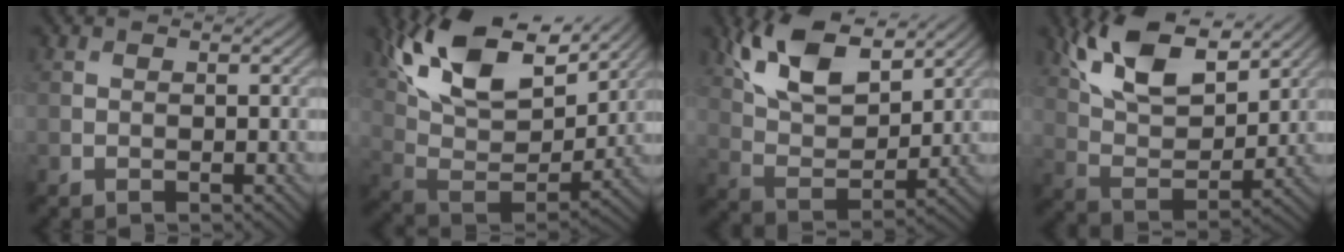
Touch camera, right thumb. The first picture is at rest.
{"total": 15.8, "force": [10.0, 7.2, 9.9], "torque": [-0.215, 0.020, 0.167]}
{"total": 11.7, "force": [7.5, 4.8, 7.7], "torque": [-0.163, 0.002, 0.140]}
{"total": 12.8, "force": [8.5, 4.9, 8.2], "torque": [-0.166, 0.003, 0.149]}